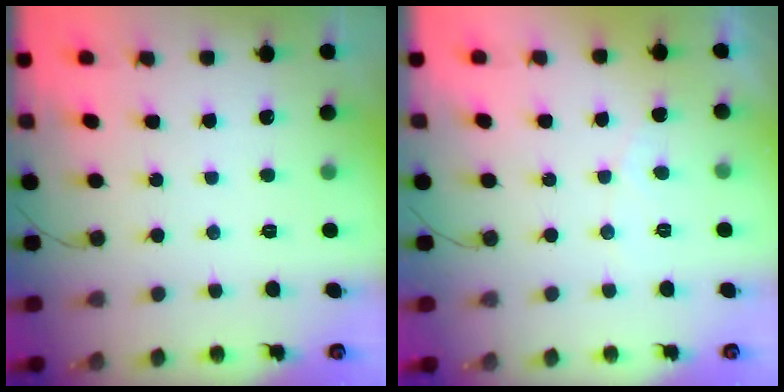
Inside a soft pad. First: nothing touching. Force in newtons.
{"total": 2.2, "press": 2.2, "slide": 0.1}